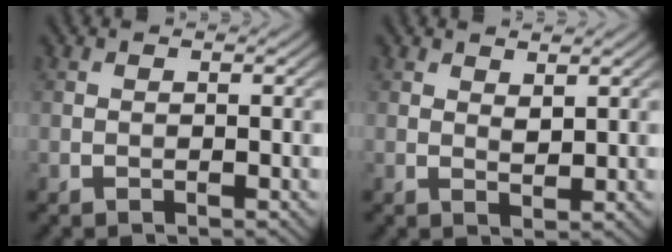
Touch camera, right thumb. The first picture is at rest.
{"total": 1.8, "force": [1.2, 0.7, 1.0], "torque": [-0.021, -0.005, 0.026]}